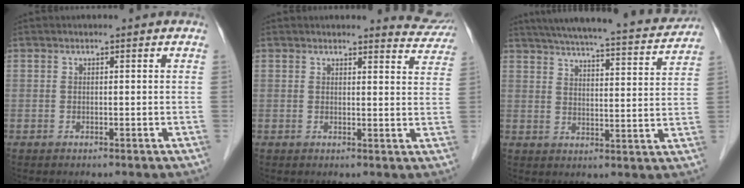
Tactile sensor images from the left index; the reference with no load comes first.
{"total": 5.0, "force": [4.9, 0.8, -0.3], "torque": [0.013, -0.031, 0.031]}
{"total": 22.4, "force": [20.4, 2.1, 9.1], "torque": [-0.145, -0.015, 0.264]}